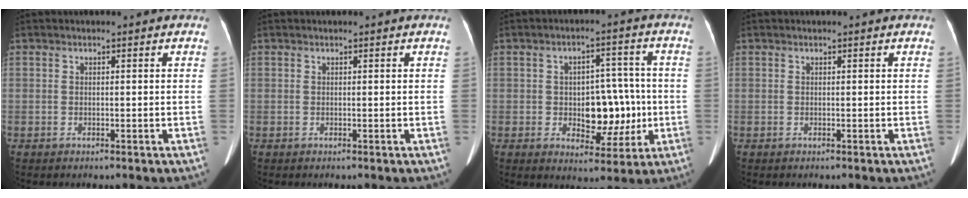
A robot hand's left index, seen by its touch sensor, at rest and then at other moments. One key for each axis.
{"total": 0.6, "fx": 0.5, "fy": 0.0, "fz": 0.2, "tx": 0.001, "ty": 0.014, "tz": 0.011}
{"total": 8.5, "fx": -1.1, "fy": 5.0, "fz": 6.8, "tx": -0.089, "ty": 0.018, "tz": -0.006}
{"total": 0.0}